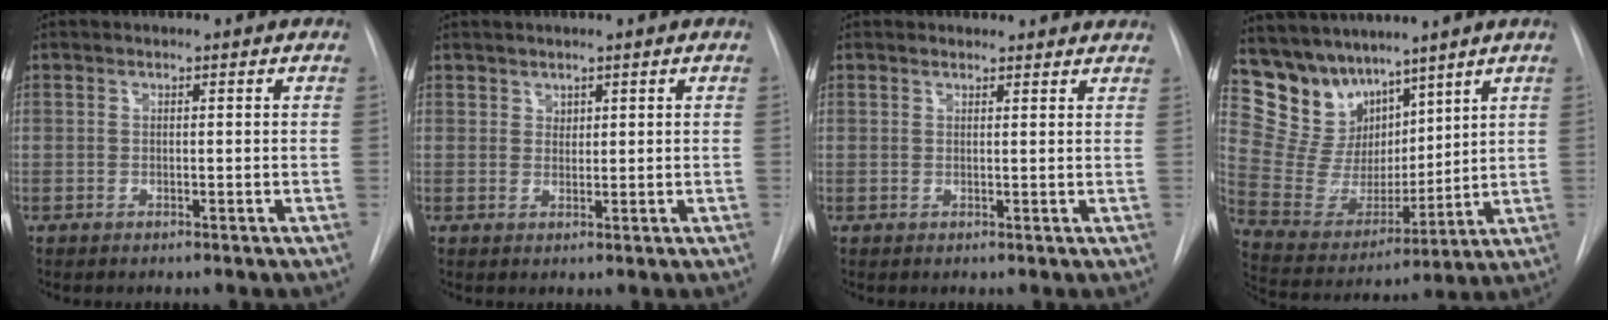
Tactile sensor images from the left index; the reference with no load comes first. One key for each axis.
{"total": 1.2, "fx": 0.9, "fy": 0.8, "fz": 0.2, "tx": 0.004, "ty": 0.001, "tz": 0.015}
{"total": 5.2, "fx": 5.0, "fy": 1.5, "fz": 0.2, "tx": 0.011, "ty": 0.007, "tz": 0.044}
{"total": 12.2, "fx": 9.9, "fy": 6.6, "fz": 2.8, "tx": -0.070, "ty": 0.027, "tz": 0.203}